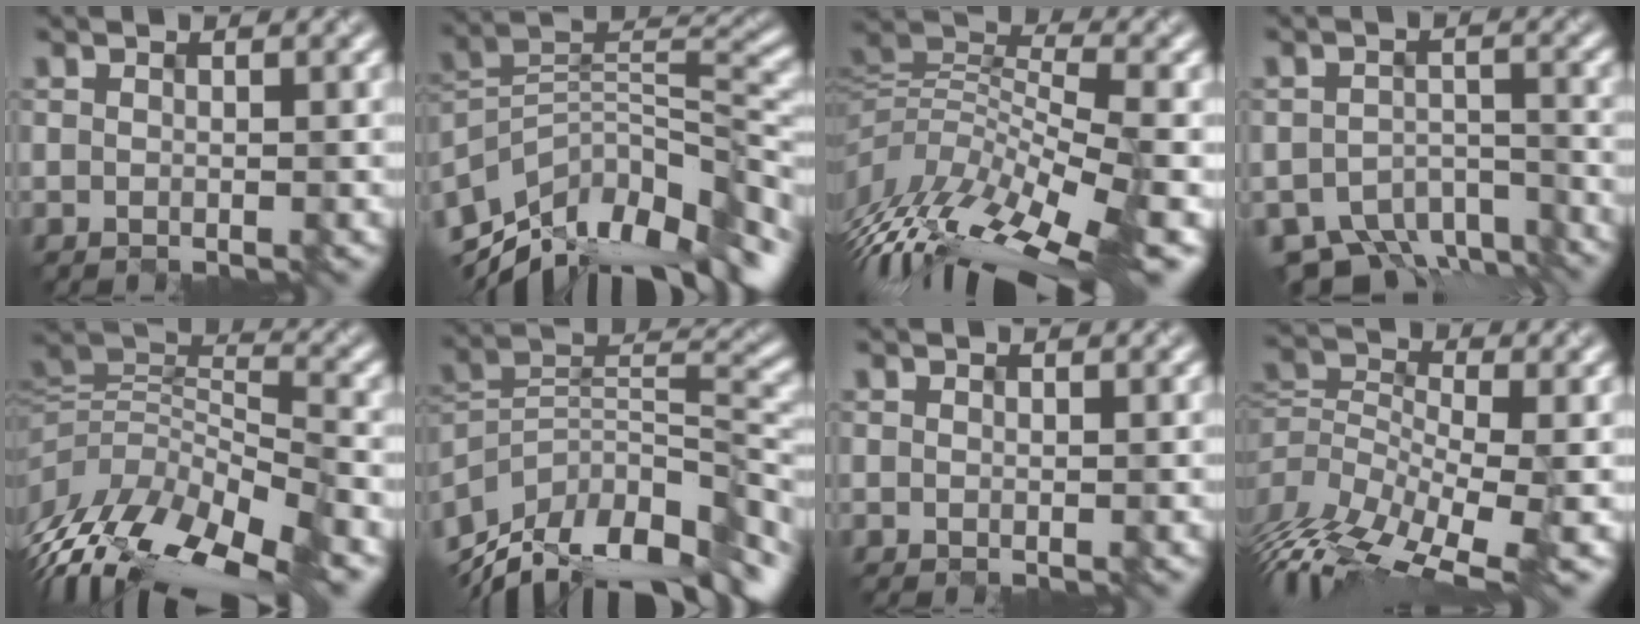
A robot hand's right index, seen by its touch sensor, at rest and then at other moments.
{"total": 12.7, "force": [-8.4, 5.7, 7.7], "torque": [-0.157, 0.013, -0.143]}
{"total": 12.7, "force": [-5.3, 4.6, 10.6], "torque": [-0.222, 0.007, -0.092]}
{"total": 7.9, "force": [-6.7, 3.3, 2.4], "torque": [-0.033, -0.017, -0.093]}
{"total": 12.7, "force": [-7.1, 5.5, 9.0], "torque": [-0.197, 0.003, -0.116]}
{"total": 13.8, "force": [-10.0, 5.6, 7.6], "torque": [-0.160, 0.022, -0.168]}
{"total": 0.0}
{"total": 8.7, "force": [-3.5, 4.1, 6.9], "torque": [-0.133, -0.013, -0.066]}